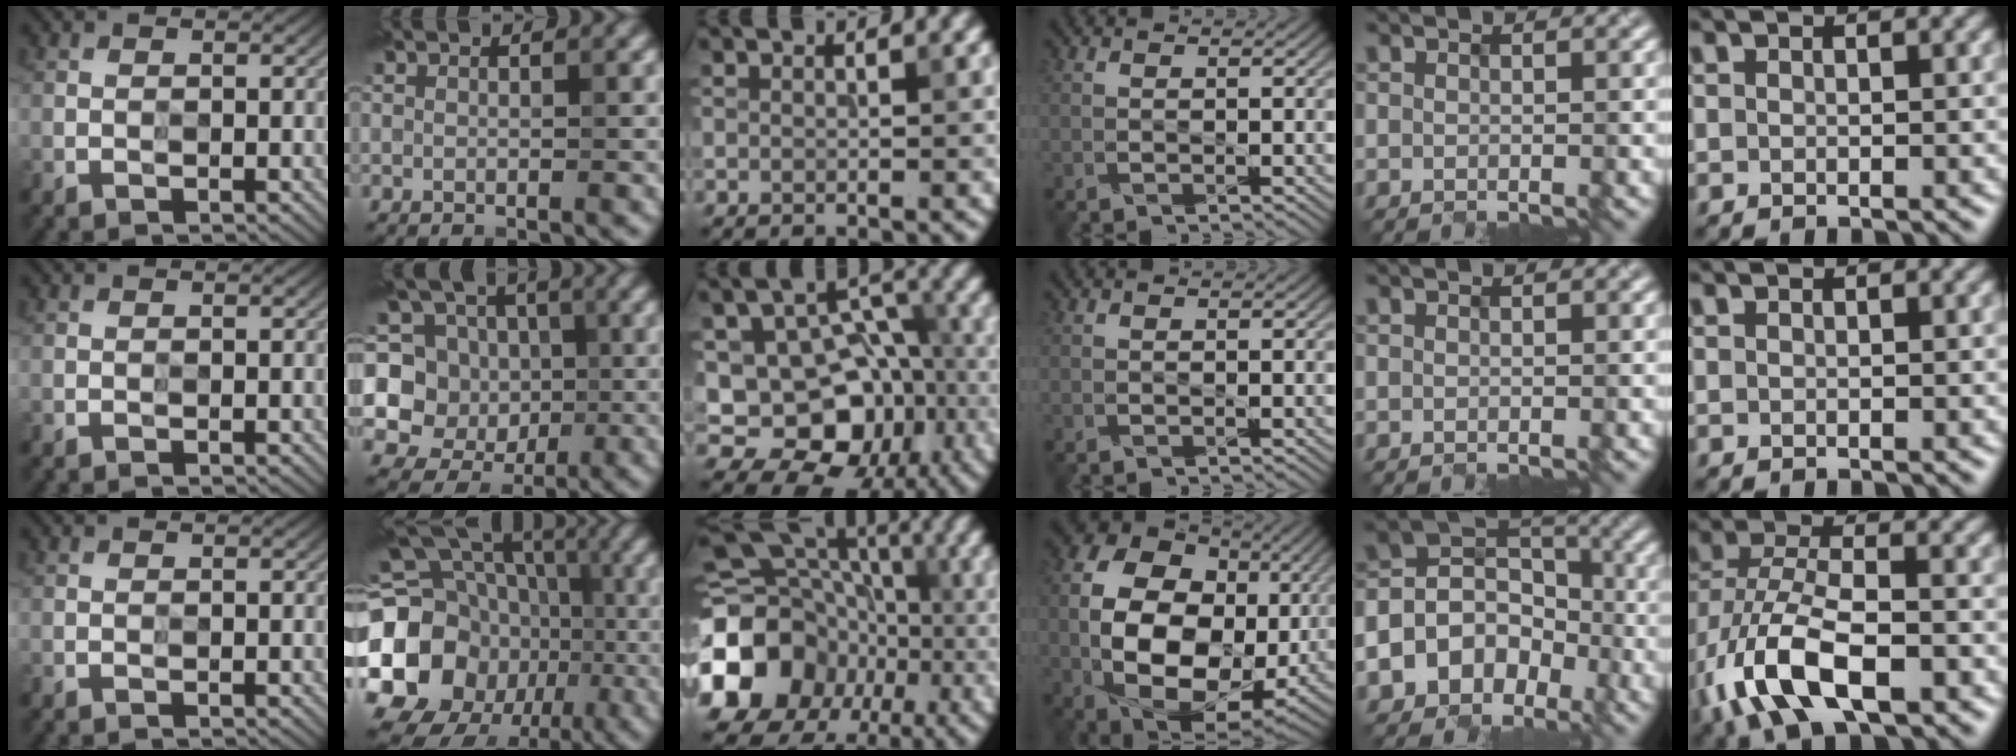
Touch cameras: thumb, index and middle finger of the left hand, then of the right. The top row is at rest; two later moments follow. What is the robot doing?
{"motion": "wipe", "object": "mirror"}